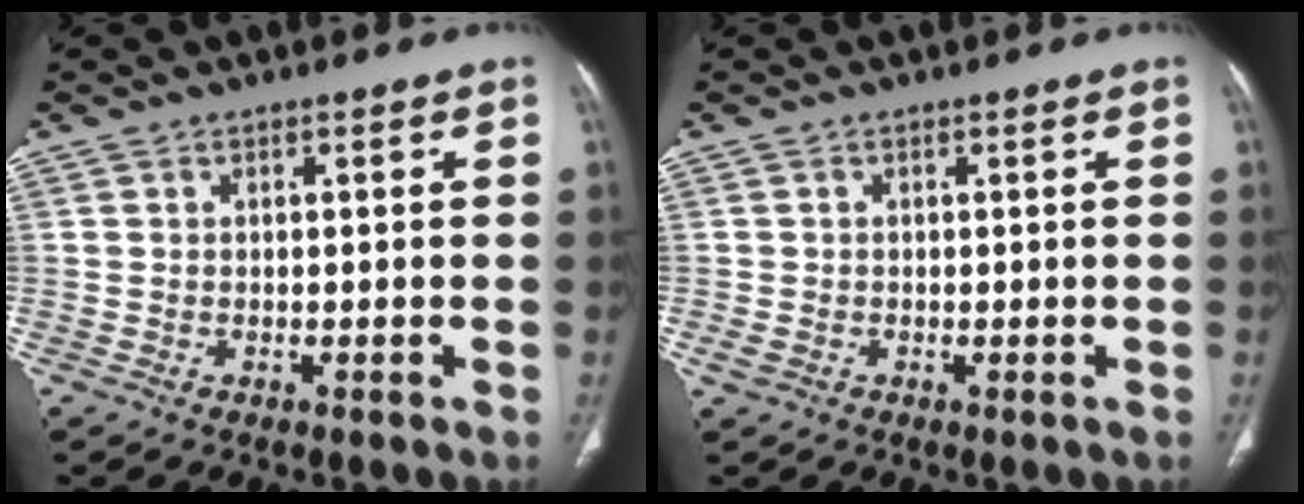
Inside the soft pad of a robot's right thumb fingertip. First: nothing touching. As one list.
[{"total": 1.4, "force": [-0.4, 1.0, 0.9], "torque": [-0.020, 0.001, -0.006]}]